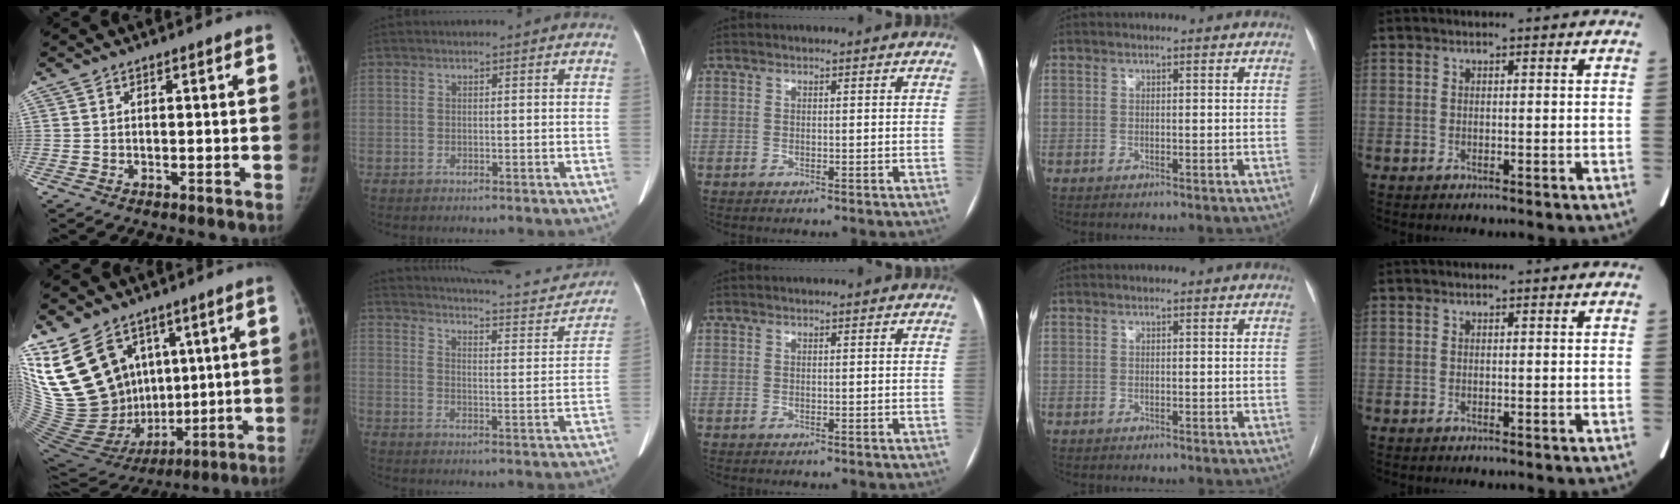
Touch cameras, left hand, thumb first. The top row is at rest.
{"thumb": {"total": 26.1, "force": [10.0, 18.3, 15.8], "torque": [-0.301, -0.006, 0.221]}, "index": {"total": 20.9, "force": [18.2, 4.9, 9.0], "torque": [-0.129, -0.011, 0.226]}}